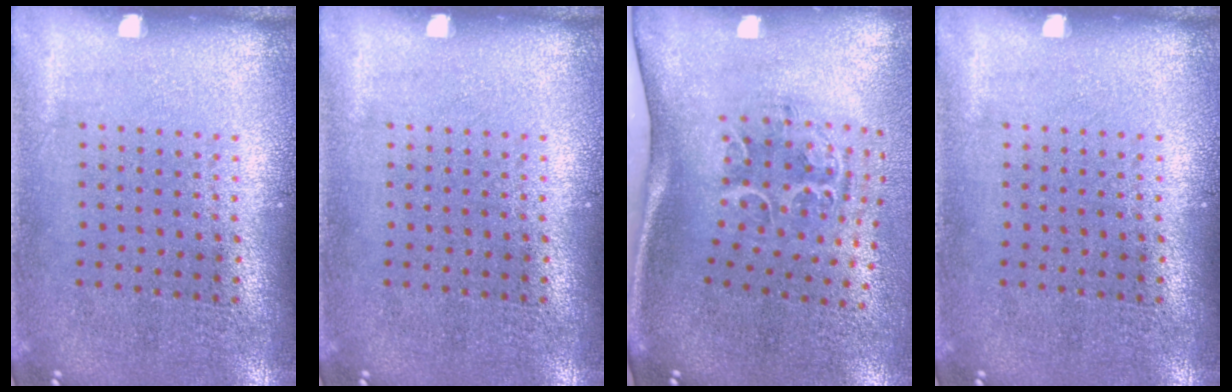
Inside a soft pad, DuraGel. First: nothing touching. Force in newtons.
{"total": 0.0}
{"total": 1.7, "press": 1.3, "slide": 1.1}
{"total": 0.0}